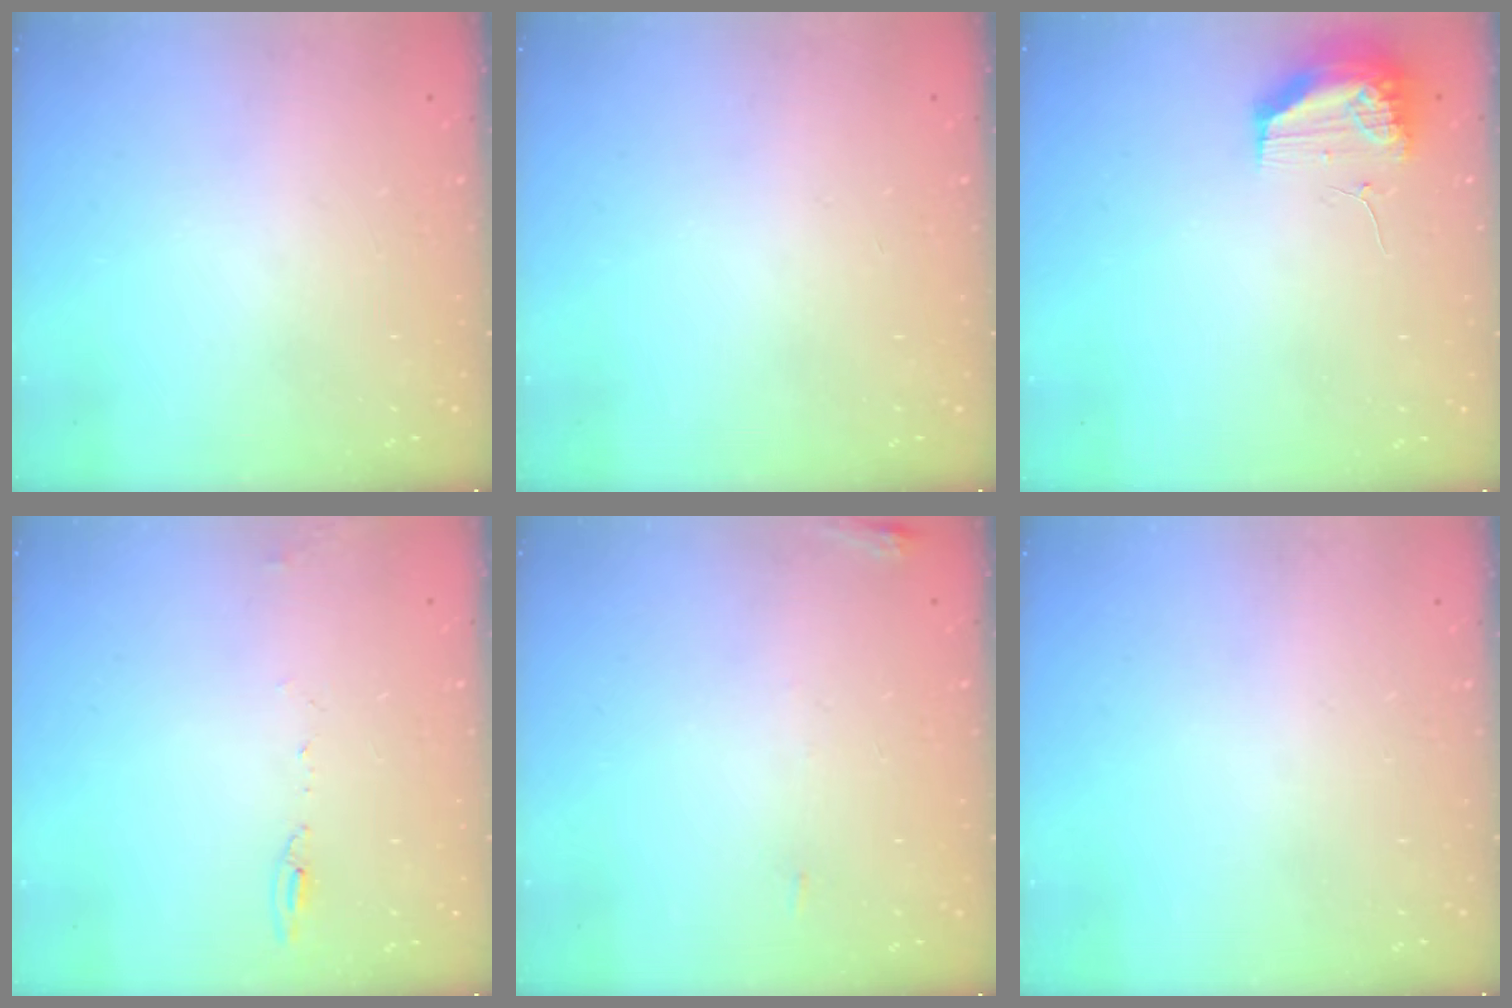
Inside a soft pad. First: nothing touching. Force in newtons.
{"total": 0.0}
{"total": 10.5, "press": 10.4, "slide": 1.5}
{"total": 6.2, "press": 5.9, "slide": 2.0}
{"total": 5.4, "press": 5.3, "slide": 1.0}
{"total": 0.0}